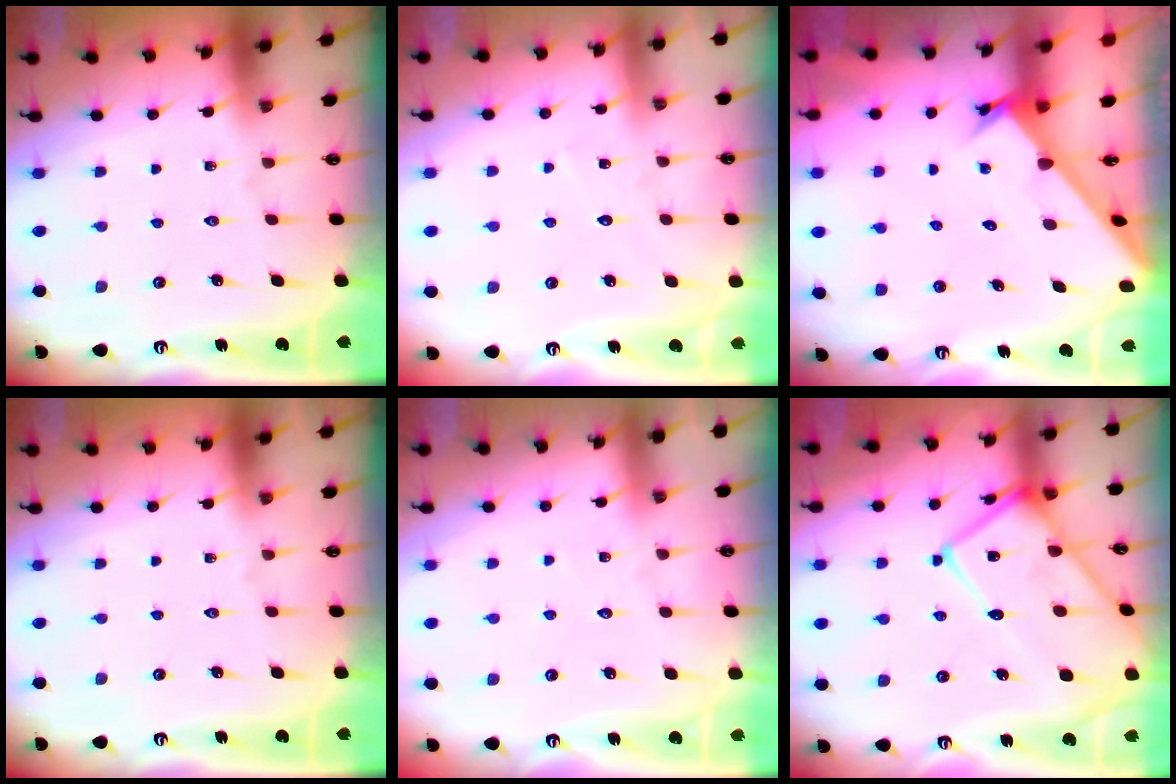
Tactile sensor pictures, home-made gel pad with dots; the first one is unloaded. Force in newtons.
{"total": 5.2, "press": 5.2, "slide": 0.4}
{"total": 2.6, "press": 2.6, "slide": 0.2}
{"total": 0.0}
{"total": 2.7, "press": 2.7, "slide": 0.3}
{"total": 19.0, "press": 18.9, "slide": 1.4}